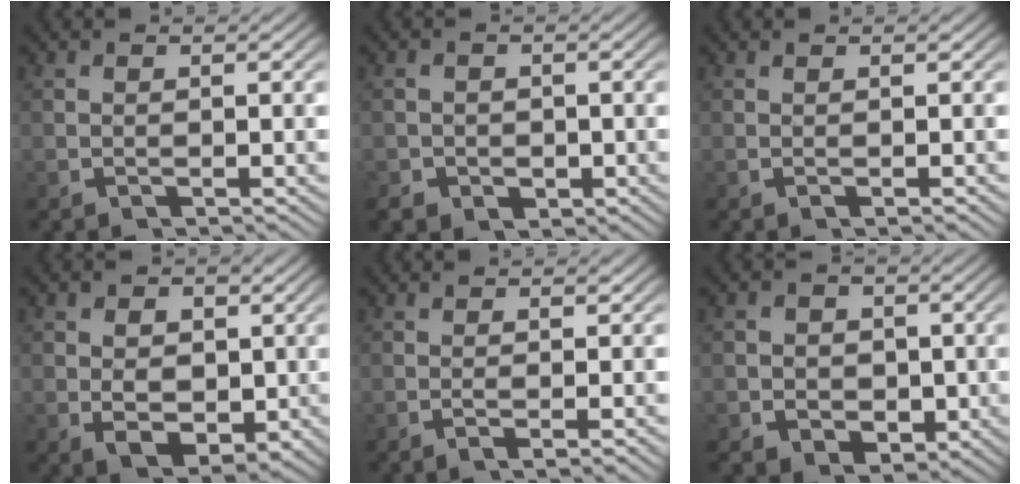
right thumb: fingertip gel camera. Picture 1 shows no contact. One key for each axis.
{"total": 3.4, "fx": -1.7, "fy": 2.7, "fz": 1.3, "tx": -0.014, "ty": -0.017, "tz": -0.022}
{"total": 0.7, "fx": -0.1, "fy": 0.1, "fz": 0.7, "tx": -0.011, "ty": 0.004, "tz": -0.002}
{"total": 6.5, "fx": 0.4, "fy": 4.9, "fz": 4.2, "tx": -0.091, "ty": -0.042, "tz": 0.023}
{"total": 2.0, "fx": -0.4, "fy": 0.3, "fz": 1.9, "tx": -0.035, "ty": 0.000, "tz": -0.008}
{"total": 5.4, "fx": -0.7, "fy": 4.5, "fz": 2.9, "tx": -0.049, "ty": -0.028, "tz": -0.002}